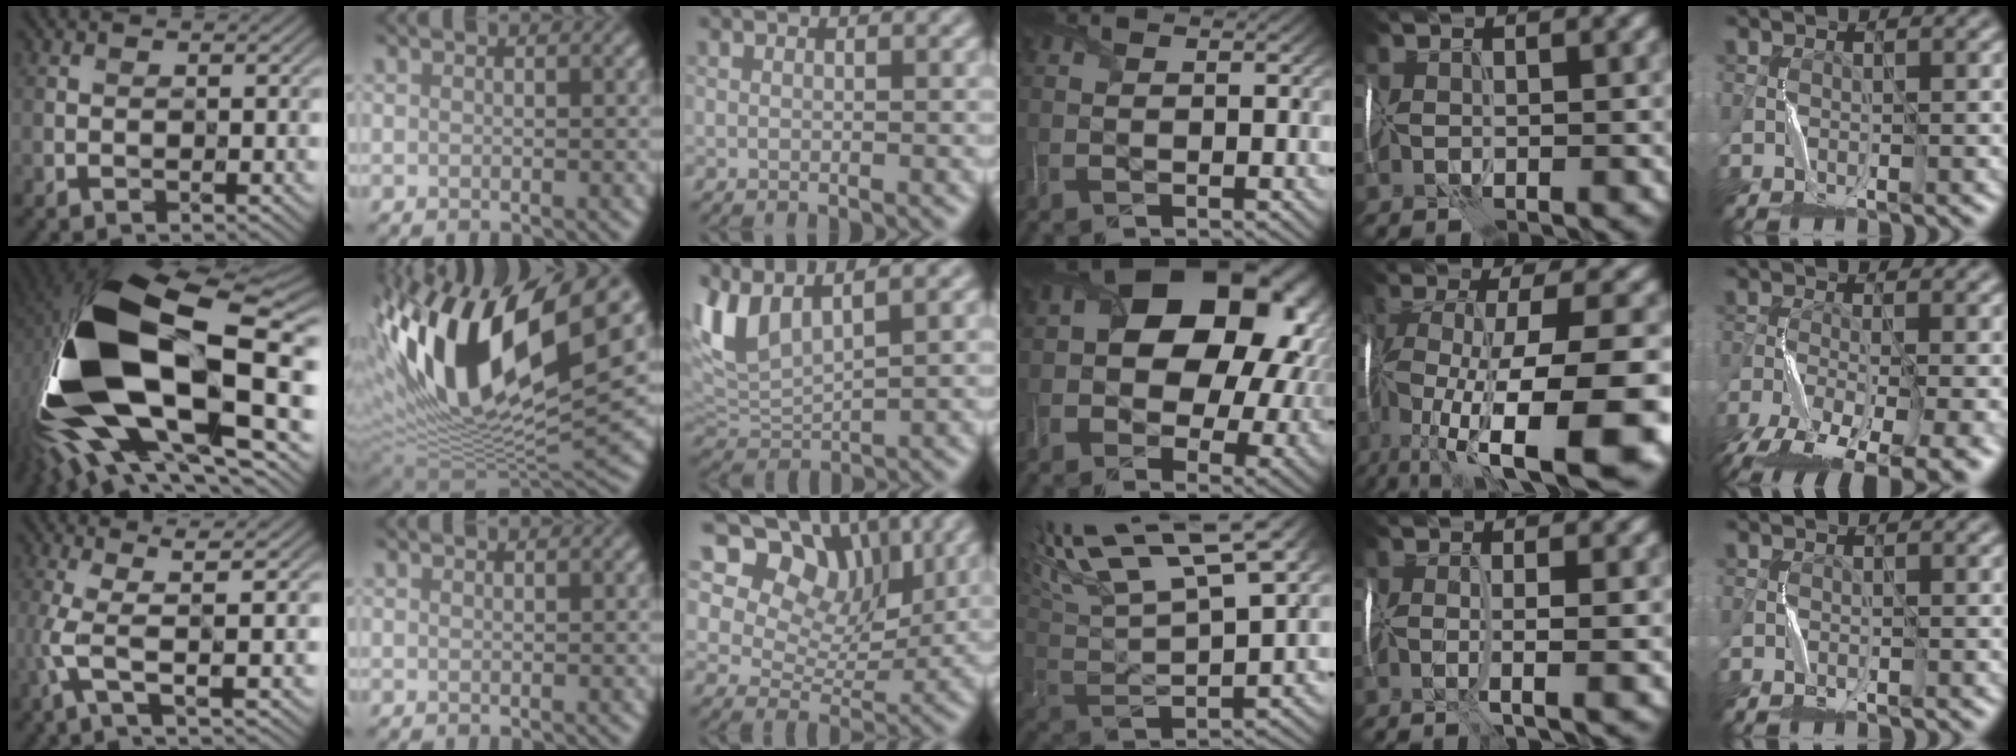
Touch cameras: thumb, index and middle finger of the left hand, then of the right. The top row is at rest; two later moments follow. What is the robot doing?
{"motion": "wrap", "object": "ribbon"}